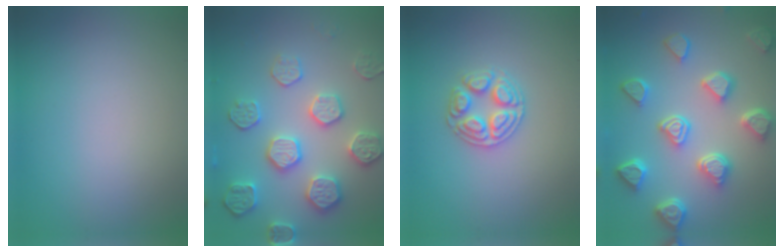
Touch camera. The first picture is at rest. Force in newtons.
{"total": 5.3, "press": 4.8, "slide": 2.2}
{"total": 3.0, "press": 2.9, "slide": 0.4}
{"total": 6.7, "press": 5.4, "slide": 3.9}